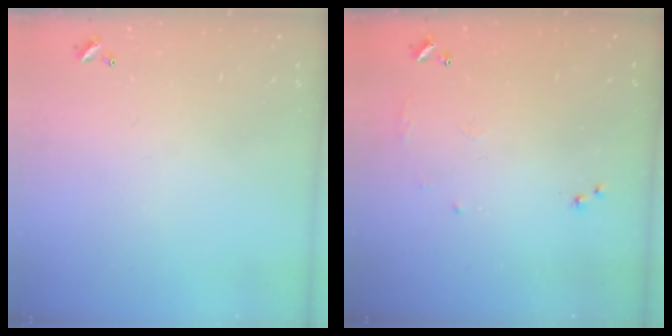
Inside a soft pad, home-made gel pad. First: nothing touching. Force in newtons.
{"total": 6.4, "press": 6.3, "slide": 1.0}